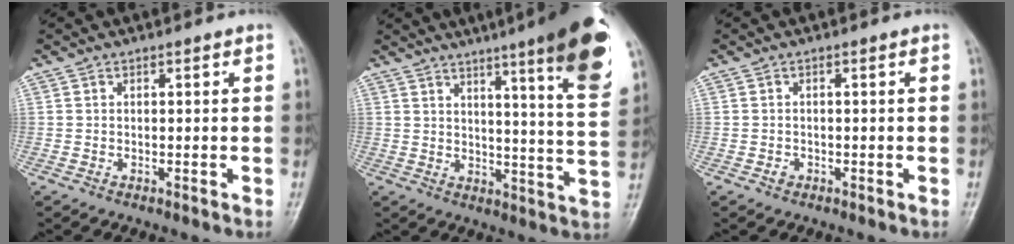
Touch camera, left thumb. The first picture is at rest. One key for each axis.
{"total": 17.6, "fx": 10.2, "fy": 1.6, "fz": 14.3, "tx": -0.170, "ty": -0.050, "tz": 0.127}
{"total": 0.9, "fx": -0.5, "fy": 0.7, "fz": 0.2, "tx": -0.001, "ty": 0.006, "tz": -0.008}